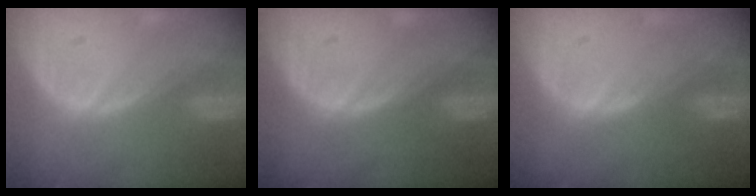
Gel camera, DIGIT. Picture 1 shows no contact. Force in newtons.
{"total": 0.0}
{"total": 0.5, "press": 0.0, "slide": 0.5}